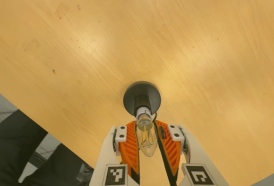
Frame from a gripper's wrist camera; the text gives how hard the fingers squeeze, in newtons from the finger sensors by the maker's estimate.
{"total": 13.4, "left": 12.9, "right": 14.0}